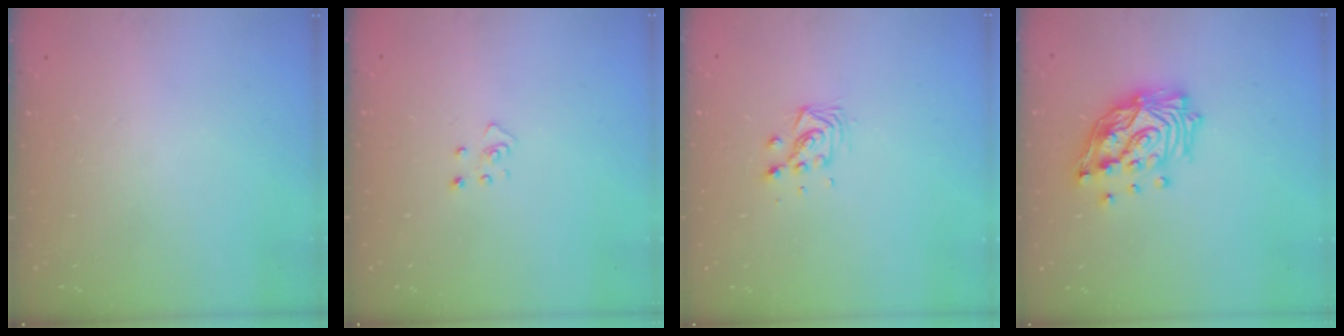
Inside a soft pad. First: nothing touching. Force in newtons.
{"total": 2.5, "press": 2.4, "slide": 0.3}
{"total": 6.1, "press": 6.1, "slide": 0.5}
{"total": 16.8, "press": 16.7, "slide": 1.9}